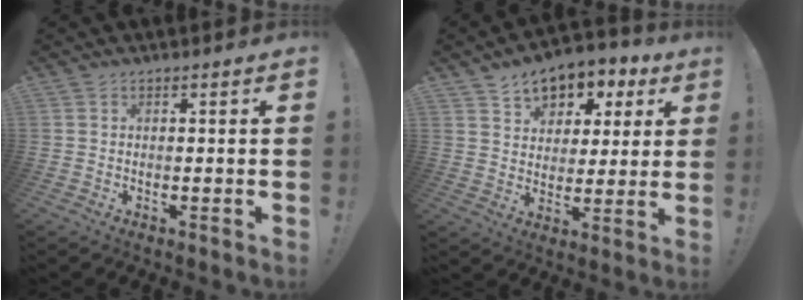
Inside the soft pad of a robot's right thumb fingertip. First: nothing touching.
{"total": 9.3, "force": [5.0, 6.9, 3.7], "torque": [-0.046, -0.035, 0.094]}